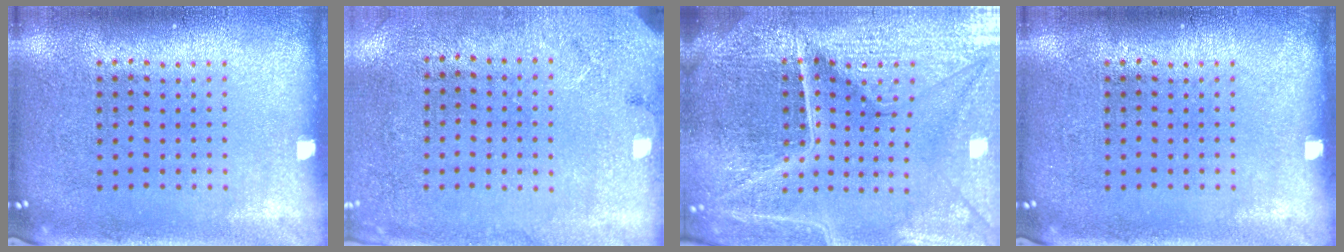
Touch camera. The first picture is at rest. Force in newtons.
{"total": 2.7, "press": 2.2, "slide": 1.7}
{"total": 6.1, "press": 5.4, "slide": 2.7}
{"total": 0.0}